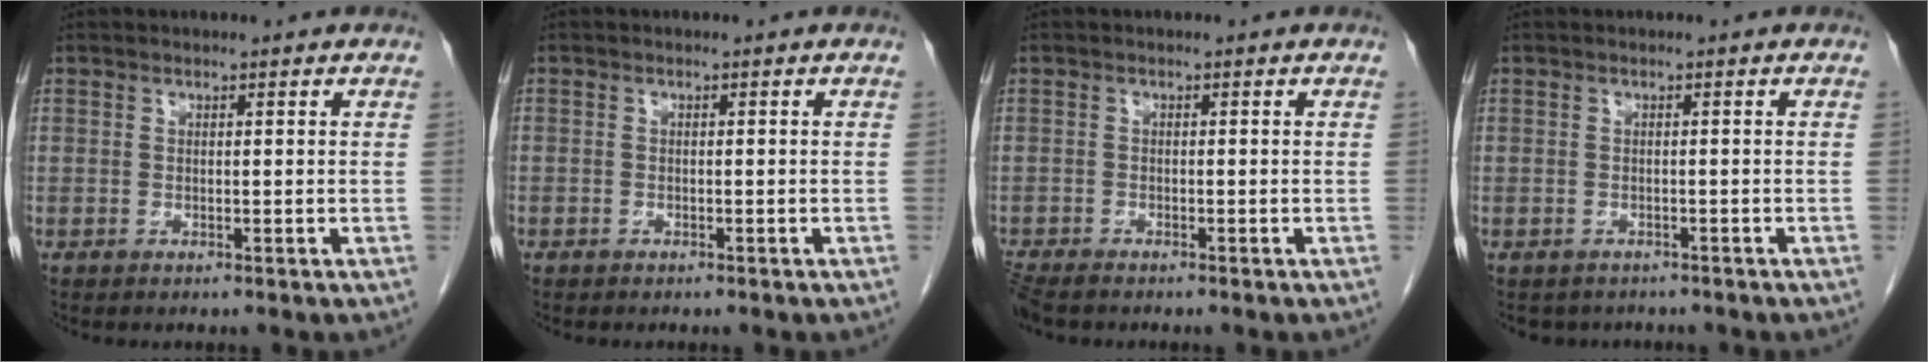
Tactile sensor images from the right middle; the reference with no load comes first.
{"total": 0.6, "force": [-0.4, 0.4, 0.0], "torque": [-0.005, 0.002, -0.009]}
{"total": 3.8, "force": [-3.2, 1.0, 1.7], "torque": [-0.033, -0.011, -0.057]}
{"total": 3.4, "force": [-2.9, 1.7, 0.3], "torque": [-0.007, 0.002, -0.036]}